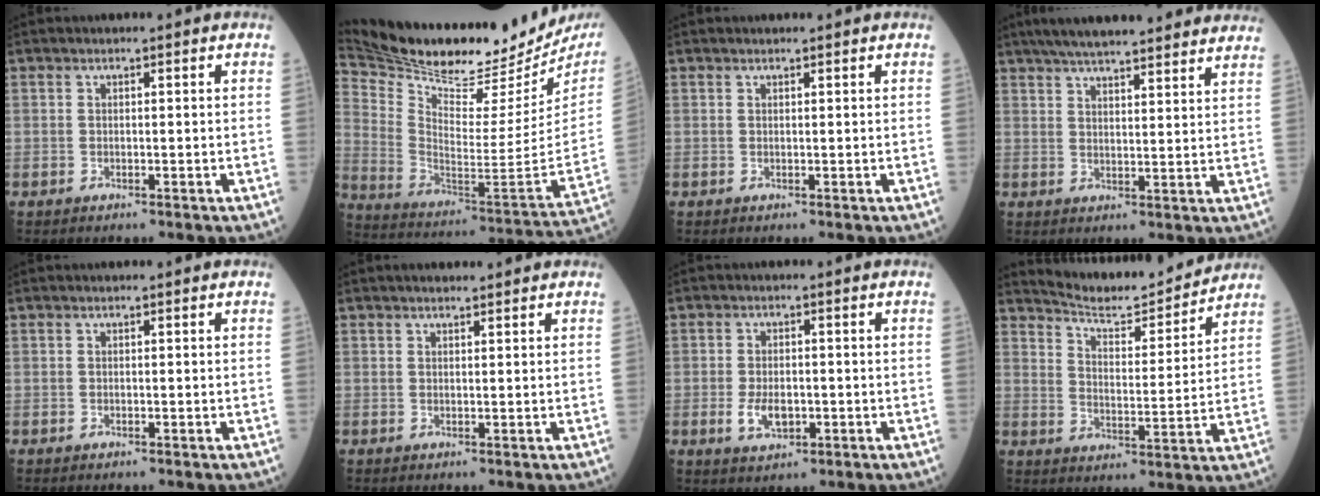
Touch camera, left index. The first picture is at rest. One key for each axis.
{"total": 30.1, "fx": 26.1, "fy": 5.7, "fz": 14.0, "tx": -0.252, "ty": -0.072, "tz": 0.375}
{"total": 0.9, "fx": 0.8, "fy": 0.0, "fz": 0.2, "tx": -0.006, "ty": 0.006, "tz": 0.013}
{"total": 19.6, "fx": 17.1, "fy": 2.7, "fz": 9.2, "tx": -0.138, "ty": 0.039, "tz": 0.226}
{"total": 0.0}
{"total": 2.7, "fx": 2.5, "fy": 0.4, "fz": 1.1, "tx": -0.013, "ty": 0.016, "tz": 0.035}
{"total": 4.2, "fx": -1.2, "fy": 2.4, "fz": 3.3, "tx": -0.068, "ty": -0.005, "tz": -0.016}
{"total": 11.7, "fx": 11.5, "fy": 0.9, "fz": 2.2, "tx": -0.042, "ty": -0.002, "tz": 0.176}